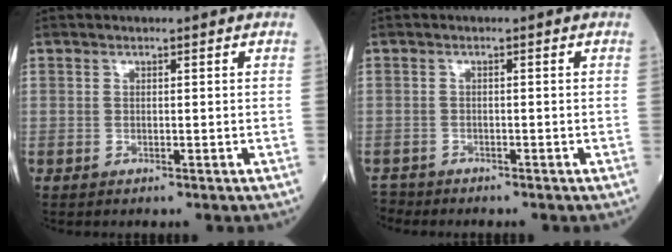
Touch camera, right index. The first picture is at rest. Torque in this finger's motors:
{"motor_torque": [0.13, -0.03, -0.24, -0.06]}